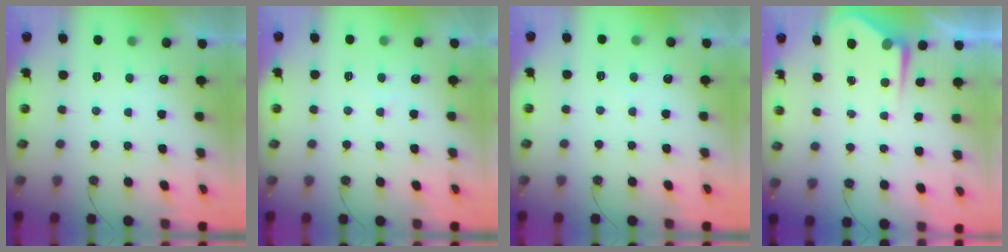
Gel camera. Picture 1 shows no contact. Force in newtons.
{"total": 4.8, "press": 4.7, "slide": 0.6}
{"total": 3.4, "press": 3.4, "slide": 0.5}
{"total": 4.9, "press": 4.9, "slide": 0.2}